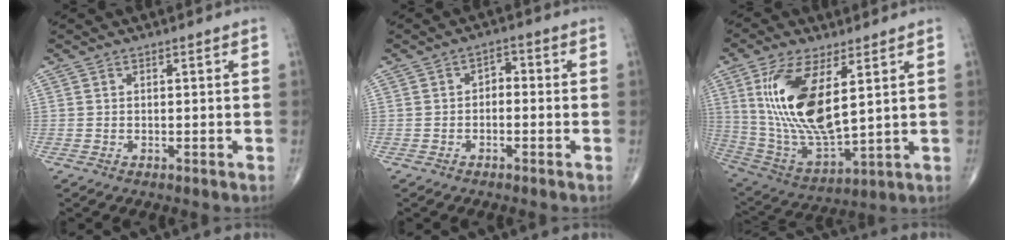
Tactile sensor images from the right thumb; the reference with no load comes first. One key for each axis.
{"total": 2.6, "fx": -0.5, "fy": 1.8, "fz": 1.8, "tx": -0.016, "ty": 0.018, "tz": -0.018}
{"total": 18.7, "fx": 5.2, "fy": 7.8, "fz": 16.2, "tx": -0.324, "ty": -0.027, "tz": 0.112}